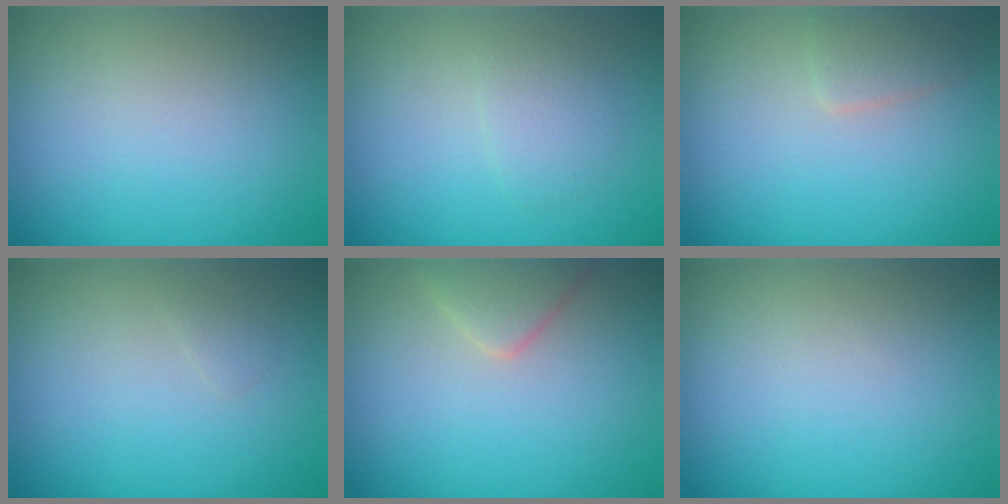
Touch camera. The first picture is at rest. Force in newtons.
{"total": 1.6, "press": 1.6, "slide": 0.1}
{"total": 1.5, "press": 1.5, "slide": 0.1}
{"total": 0.5, "press": 0.5, "slide": 0.0}
{"total": 2.2, "press": 2.2, "slide": 0.2}
{"total": 0.0}